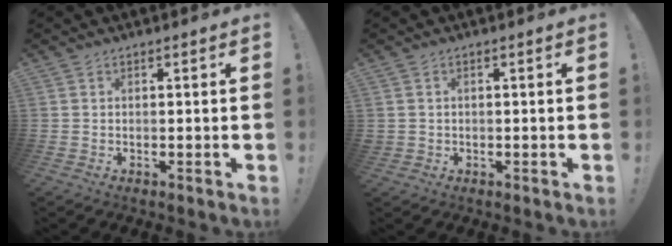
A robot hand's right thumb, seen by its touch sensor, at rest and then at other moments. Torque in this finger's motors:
{"motor_torque": [-0.42, 1.11, 1.41, -0.09, 0.13]}